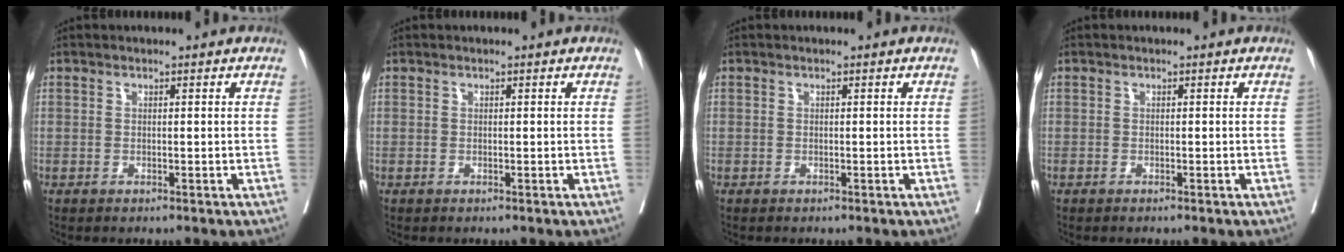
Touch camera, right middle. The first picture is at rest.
{"total": 0.0}
{"total": 0.0}
{"total": 0.6, "force": [-0.5, 0.0, 0.3], "torque": [-0.004, -0.002, -0.008]}